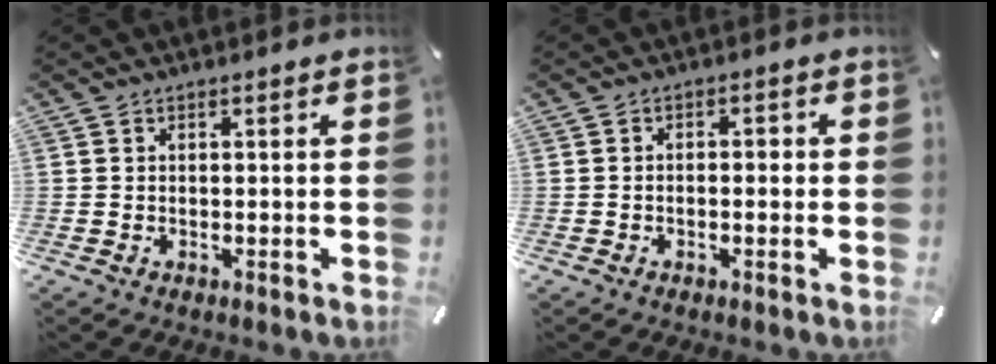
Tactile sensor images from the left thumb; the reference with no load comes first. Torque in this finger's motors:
{"motor_torque": [-0.13, -0.53, -0.07, 0.16, -0.13]}